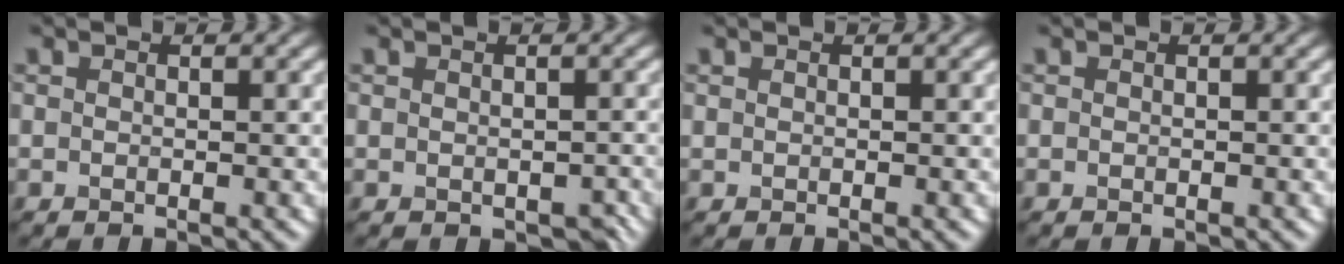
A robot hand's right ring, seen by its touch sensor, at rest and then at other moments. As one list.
[{"total": 1.6, "force": [-0.5, 1.0, 1.1], "torque": [-0.016, -0.011, 0.001]}, {"total": 0.0}, {"total": 0.0}]